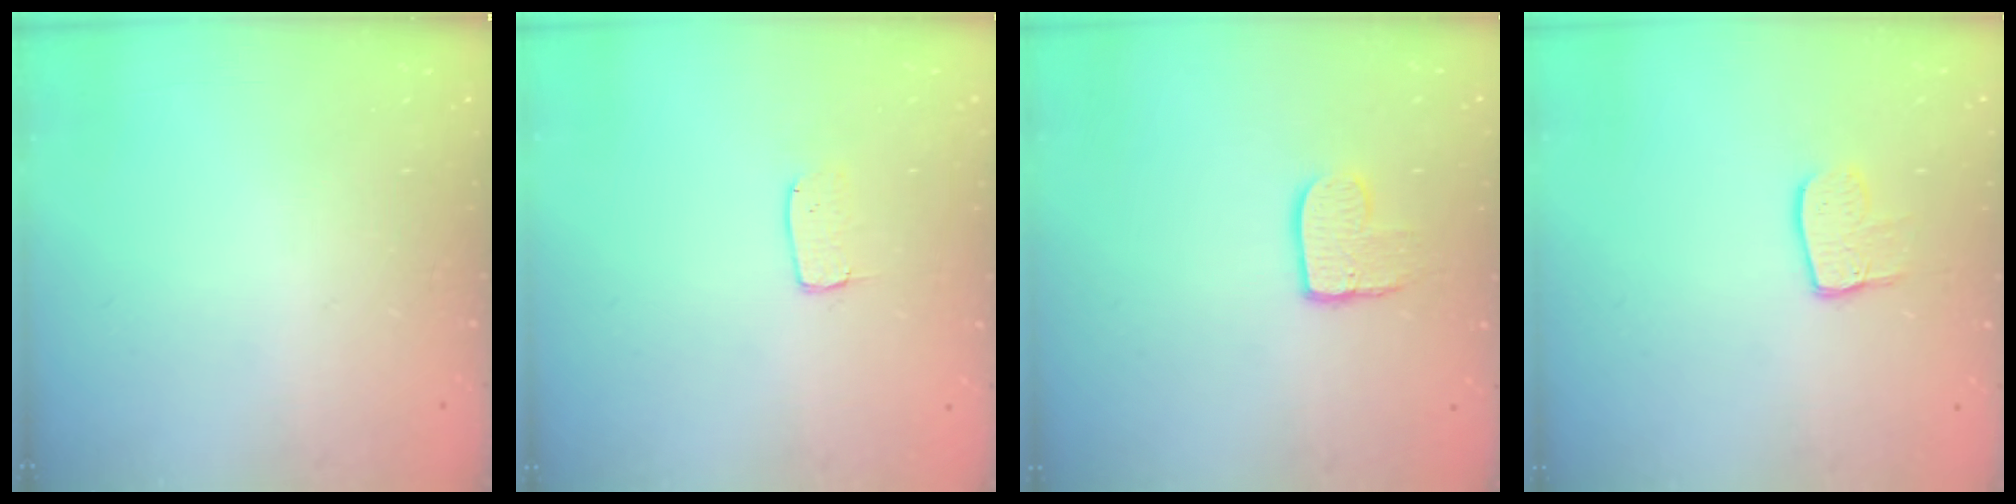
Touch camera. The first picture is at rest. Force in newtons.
{"total": 4.0, "press": 4.0, "slide": 0.3}
{"total": 8.4, "press": 8.4, "slide": 0.6}
{"total": 8.5, "press": 8.5, "slide": 0.7}